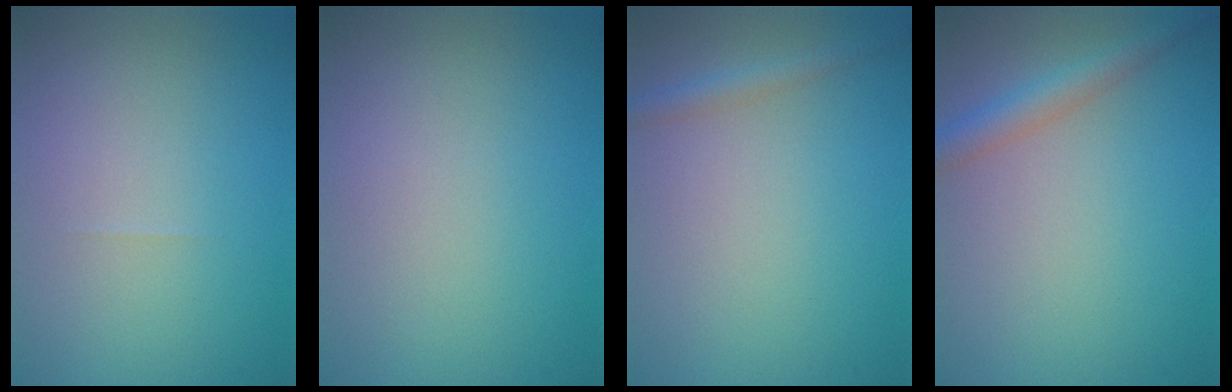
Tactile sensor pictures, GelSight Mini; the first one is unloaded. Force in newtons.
{"total": 0.0}
{"total": 1.6, "press": 1.6, "slide": 0.1}
{"total": 2.8, "press": 2.8, "slide": 0.1}